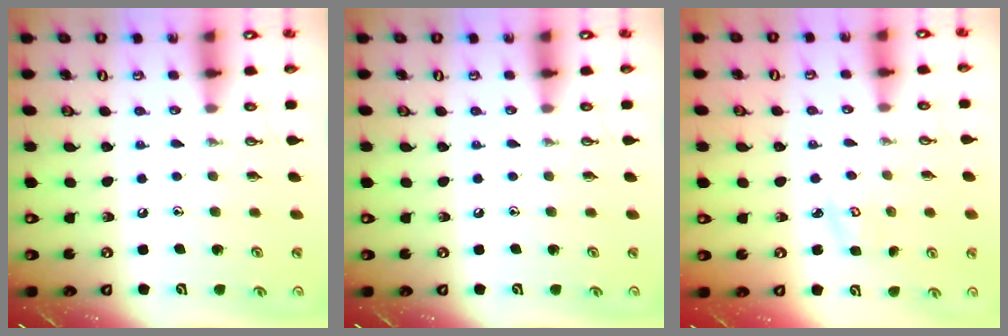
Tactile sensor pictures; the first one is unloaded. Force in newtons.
{"total": 0.0}
{"total": 2.7, "press": 2.7, "slide": 0.3}